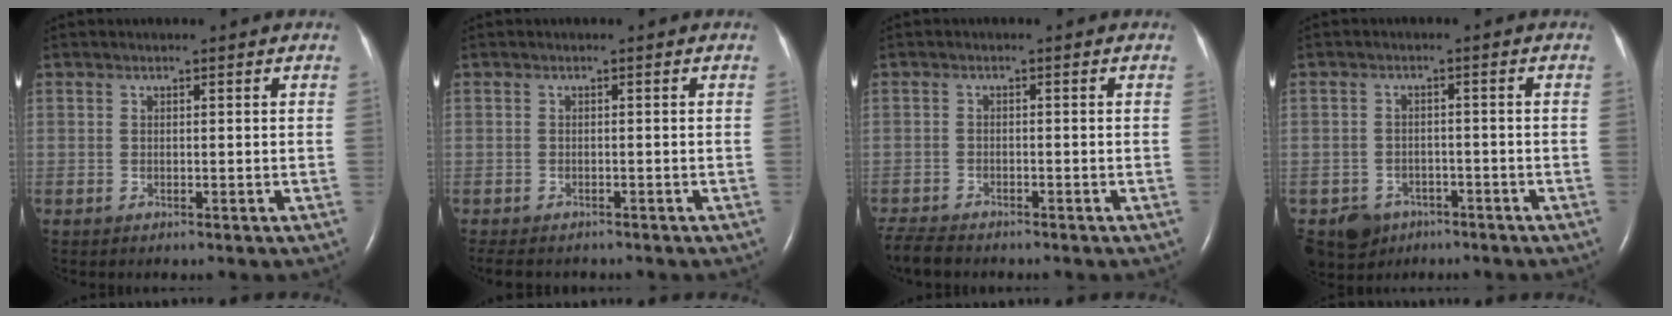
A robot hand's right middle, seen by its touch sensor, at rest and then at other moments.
{"total": 5.8, "force": [-4.9, 2.0, 2.3], "torque": [-0.034, -0.007, -0.065]}
{"total": 4.6, "force": [-4.2, 1.1, 1.5], "torque": [-0.031, -0.015, -0.074]}
{"total": 5.0, "force": [-3.3, 3.8, 0.5], "torque": [-0.009, 0.005, -0.047]}